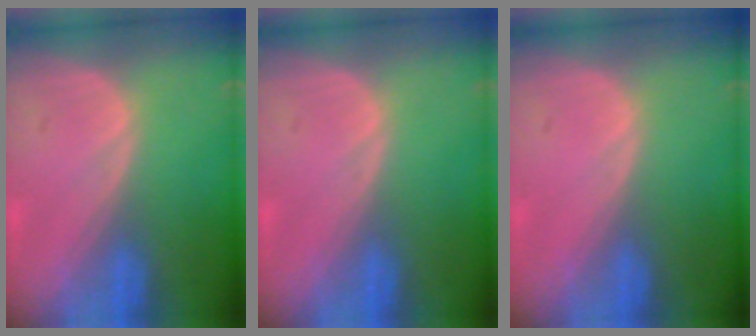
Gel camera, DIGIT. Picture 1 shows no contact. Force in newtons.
{"total": 0.0}
{"total": 0.0}